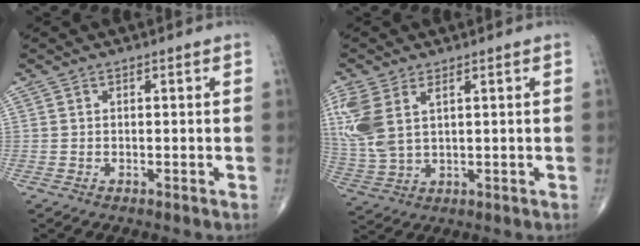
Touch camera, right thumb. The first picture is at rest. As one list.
[{"total": 10.7, "force": [3.7, 5.6, 8.3], "torque": [-0.214, 0.002, 0.088]}]